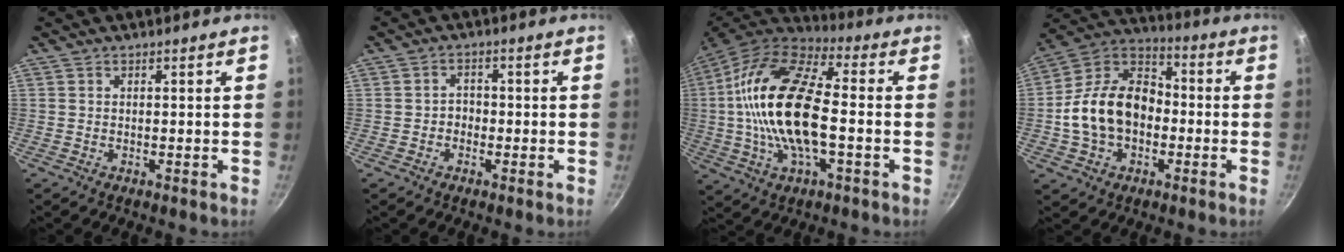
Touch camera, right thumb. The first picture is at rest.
{"total": 2.2, "force": [-0.8, 1.8, 1.0], "torque": [0.000, 0.012, -0.017]}
{"total": 21.4, "force": [-1.1, 9.5, 19.2], "torque": [-0.360, 0.030, -0.036]}
{"total": 16.9, "force": [-2.3, 12.1, 11.5], "torque": [-0.174, 0.046, -0.056]}